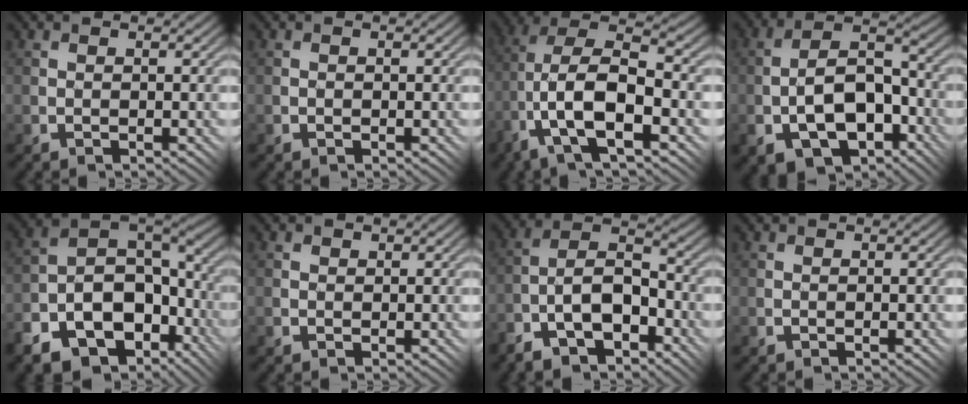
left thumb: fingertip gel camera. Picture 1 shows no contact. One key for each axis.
{"total": 0.0}
{"total": 13.5, "fx": -4.3, "fy": 5.5, "fz": 11.5, "tx": -0.243, "ty": -0.004, "tz": -0.074}
{"total": 12.3, "fx": -4.7, "fy": 6.8, "fz": 9.1, "tx": -0.166, "ty": -0.012, "tz": -0.082}
{"total": 15.4, "fx": -7.7, "fy": 9.6, "fz": 9.4, "tx": -0.198, "ty": -0.028, "tz": -0.121}
{"total": 1.0, "fx": 0.5, "fy": 0.8, "fz": 0.3, "tx": -0.006, "ty": 0.002, "tz": 0.008}
{"total": 9.7, "fx": -5.7, "fy": 4.4, "fz": 6.5, "tx": -0.123, "ty": 0.001, "tz": -0.113}
{"total": 0.0}